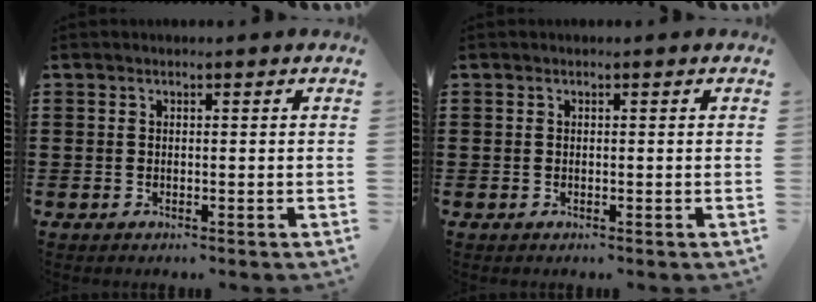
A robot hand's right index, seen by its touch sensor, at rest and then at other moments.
{"total": 0.0}